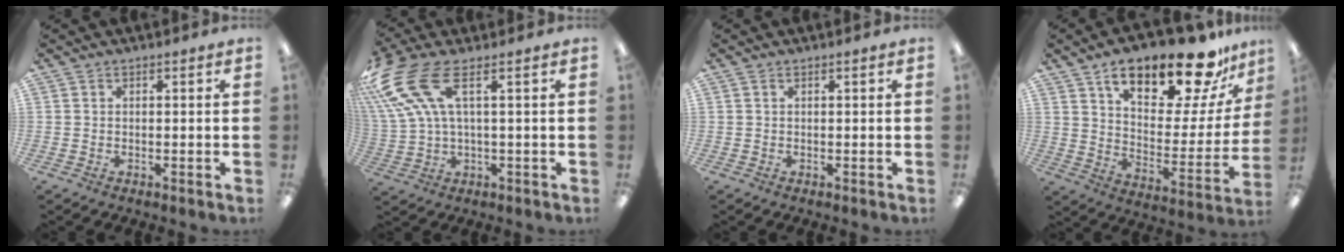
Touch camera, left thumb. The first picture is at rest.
{"total": 14.5, "force": [6.4, 5.6, 11.7], "torque": [-0.262, -0.029, 0.116]}
{"total": 0.0}
{"total": 22.6, "force": [15.6, 8.2, 14.2], "torque": [-0.214, -0.092, 0.258]}